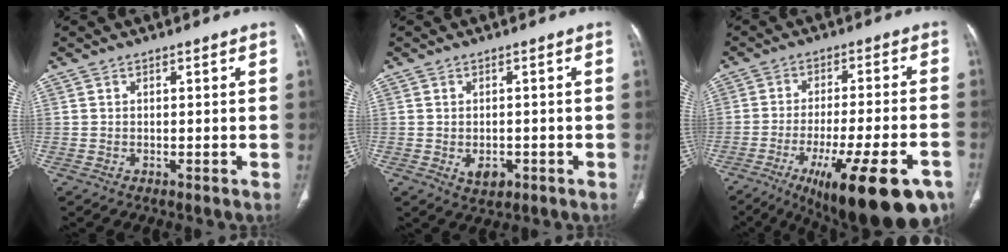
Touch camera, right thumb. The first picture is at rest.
{"total": 3.6, "force": [-1.2, 2.3, 2.5], "torque": [-0.032, 0.003, -0.009]}
{"total": 22.8, "force": [-12.3, 6.3, 18.2], "torque": [-0.226, 0.030, -0.177]}